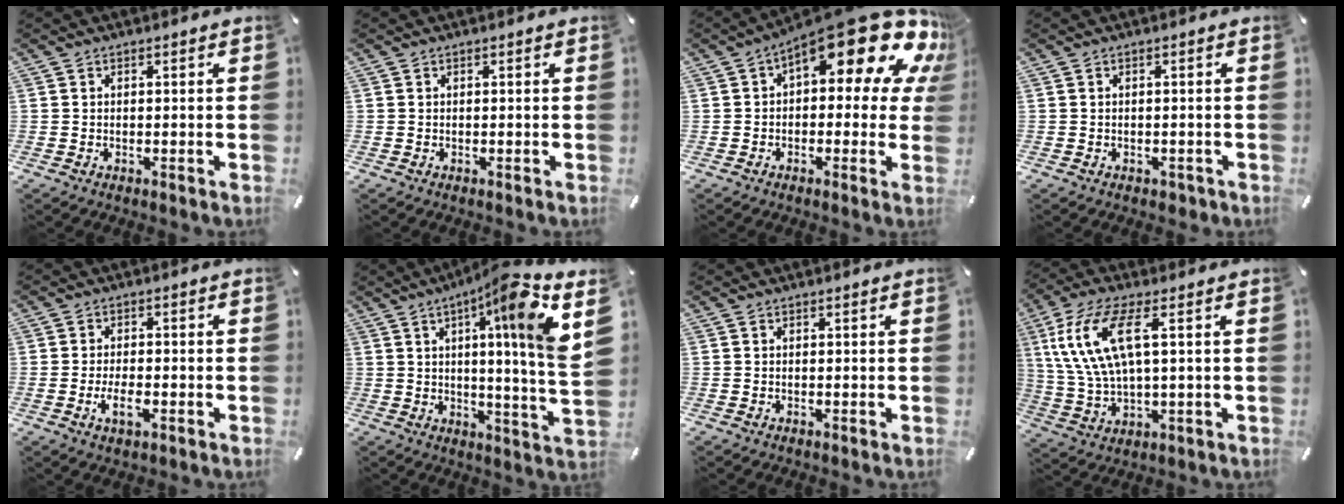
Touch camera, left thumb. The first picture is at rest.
{"total": 0.0}
{"total": 20.6, "force": [11.1, 8.1, 15.4], "torque": [-0.203, -0.087, 0.183]}
{"total": 1.3, "force": [-0.7, 1.0, 0.5], "torque": [-0.008, 0.006, -0.016]}
{"total": 4.8, "force": [-1.8, 2.3, 3.8], "torque": [-0.074, 0.006, -0.033]}
{"total": 16.3, "force": [6.9, -0.1, 14.8], "torque": [-0.227, -0.050, 0.086]}
{"total": 0.0}
{"total": 13.0, "force": [4.4, 5.2, 11.1], "torque": [-0.250, -0.002, 0.076]}